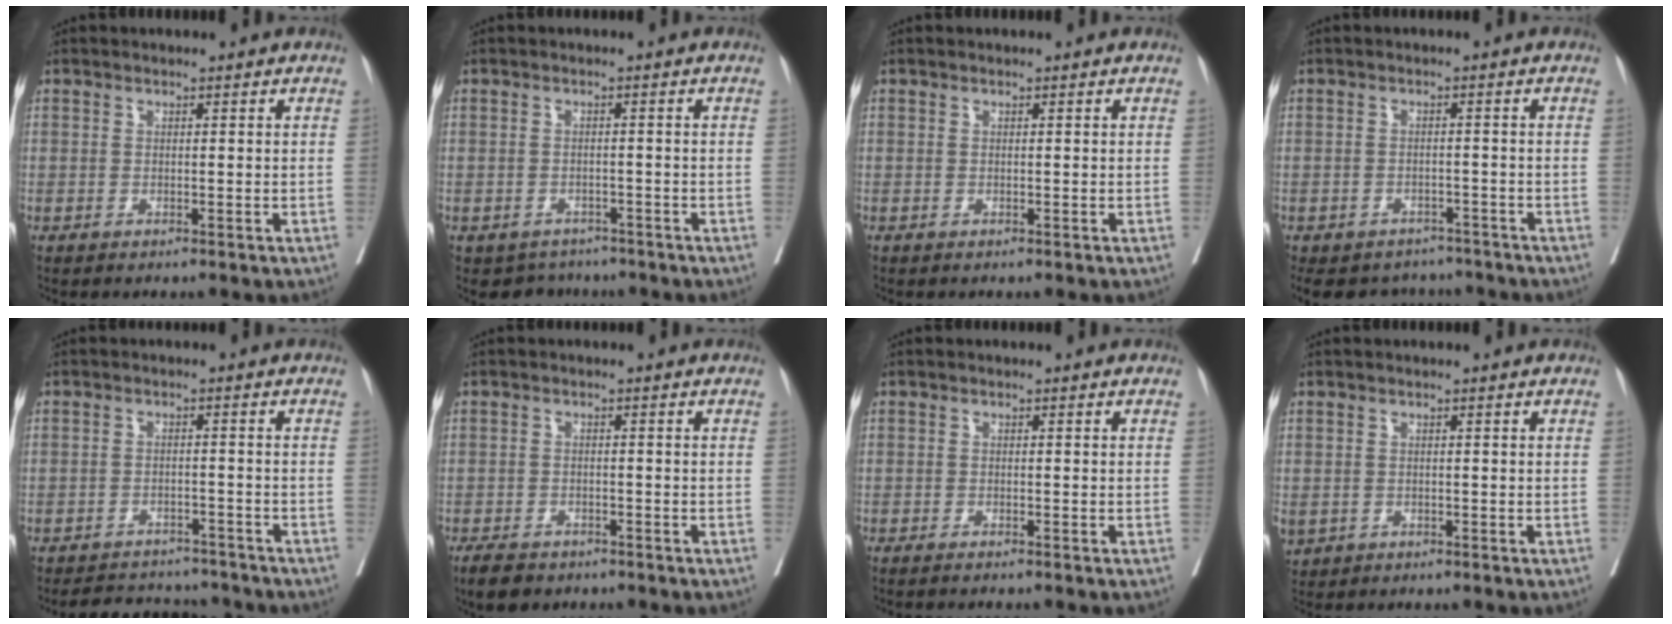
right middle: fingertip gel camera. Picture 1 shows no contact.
{"total": 4.0, "force": [-3.2, 2.4, -0.1], "torque": [0.008, 0.010, -0.045]}
{"total": 0.0}
{"total": 9.5, "force": [-8.2, 4.6, 1.3], "torque": [-0.021, 0.011, -0.103]}
{"total": 9.0, "force": [-8.5, 2.9, 1.3], "torque": [-0.012, 0.009, -0.111]}
{"total": 4.7, "force": [-3.6, 2.2, 1.9], "torque": [-0.032, -0.004, -0.055]}
{"total": 2.8, "force": [-2.4, -0.1, 1.4], "torque": [-0.016, -0.001, -0.031]}
{"total": 2.8, "force": [-1.1, 2.3, 1.0], "torque": [-0.026, -0.002, -0.012]}